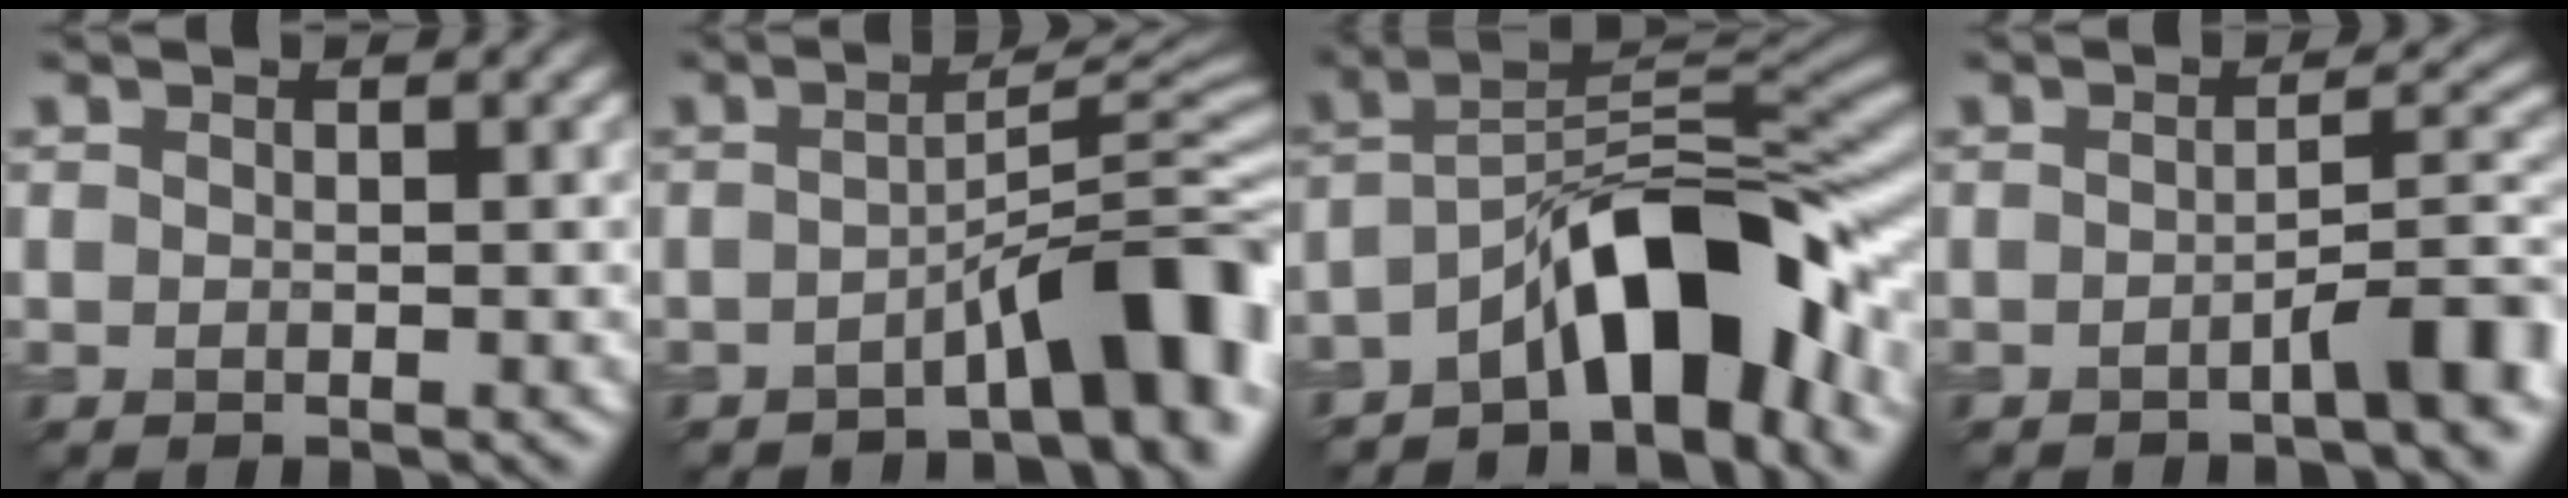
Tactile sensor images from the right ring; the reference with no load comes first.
{"total": 7.5, "force": [-3.5, 1.6, 6.5], "torque": [-0.077, 0.026, -0.050]}
{"total": 9.9, "force": [-5.5, 3.3, 7.5], "torque": [-0.097, 0.027, -0.099]}
{"total": 4.3, "force": [-2.0, 0.7, 3.8], "torque": [-0.048, 0.021, -0.030]}